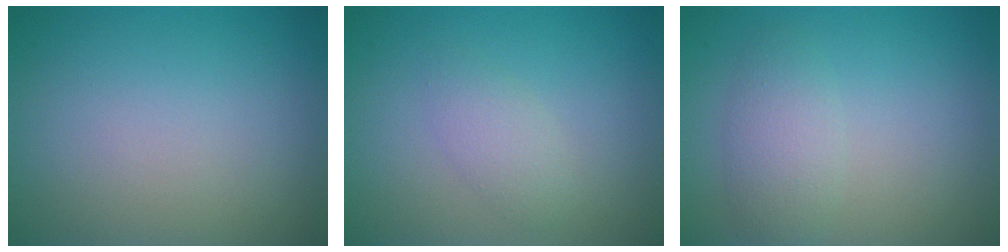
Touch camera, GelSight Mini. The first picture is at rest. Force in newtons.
{"total": 1.8, "press": 1.8, "slide": 0.1}
{"total": 2.6, "press": 2.6, "slide": 0.1}